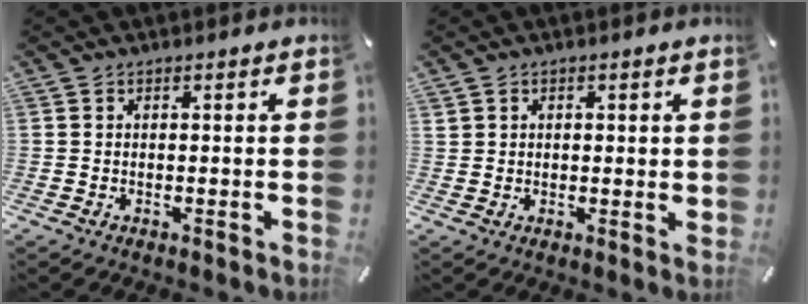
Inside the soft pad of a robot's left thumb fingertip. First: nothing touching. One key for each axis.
{"total": 1.6, "fx": 0.6, "fy": 1.2, "fz": 0.9, "tx": -0.009, "ty": 0.000, "tz": 0.009}